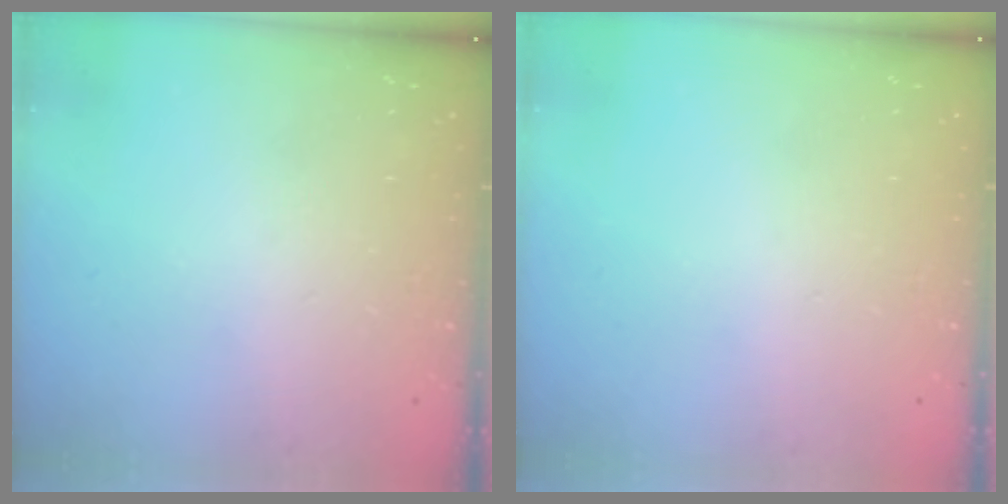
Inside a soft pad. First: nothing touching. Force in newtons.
{"total": 0.0}